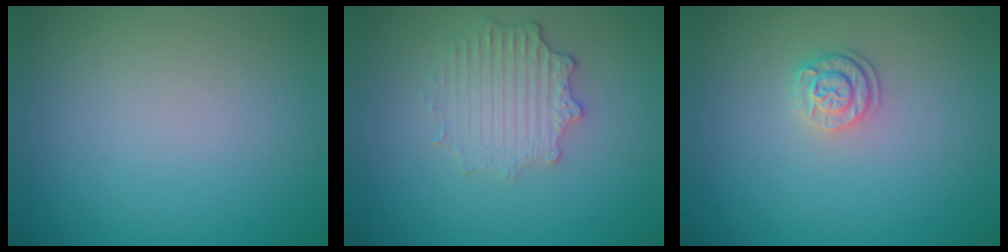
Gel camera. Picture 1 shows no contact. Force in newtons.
{"total": 2.7, "press": 2.6, "slide": 0.8}
{"total": 1.9, "press": 1.7, "slide": 0.9}